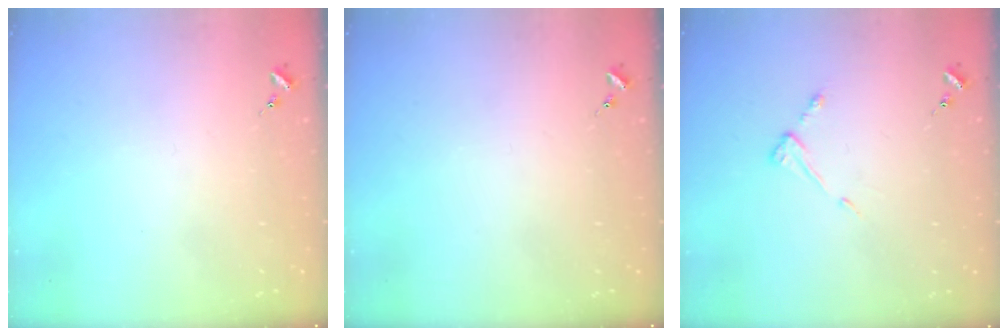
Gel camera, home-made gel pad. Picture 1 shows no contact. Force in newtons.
{"total": 0.0}
{"total": 4.4, "press": 4.4, "slide": 0.4}